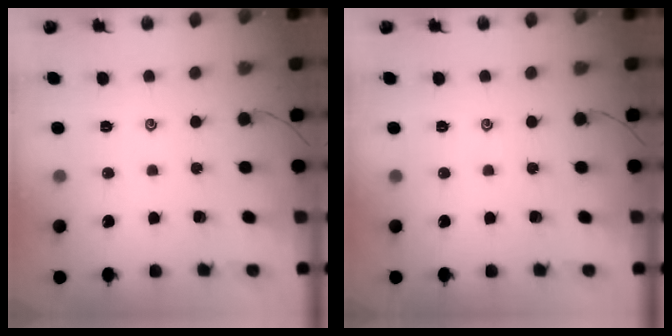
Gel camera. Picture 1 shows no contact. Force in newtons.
{"total": 0.0}